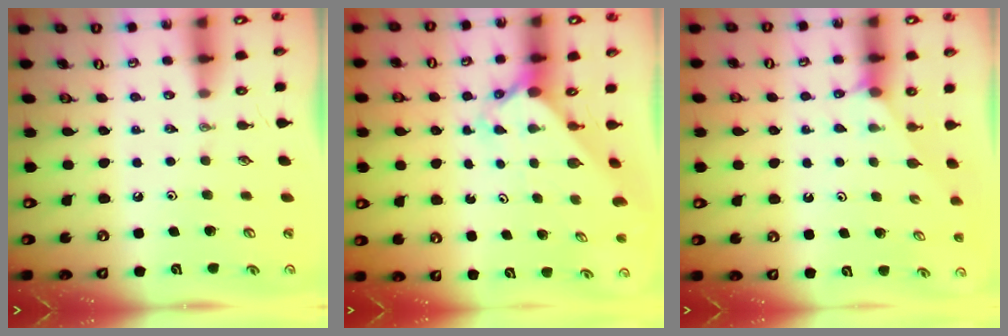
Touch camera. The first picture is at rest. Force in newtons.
{"total": 2.3, "press": 2.3, "slide": 0.2}
{"total": 1.8, "press": 1.7, "slide": 0.3}